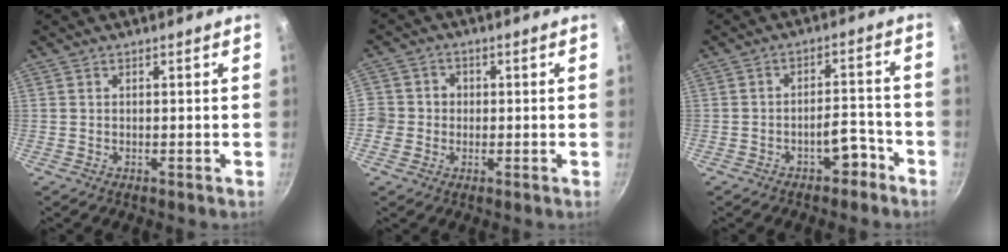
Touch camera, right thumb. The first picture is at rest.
{"total": 5.7, "force": [-0.4, 5.6, 1.1], "torque": [0.006, 0.015, -0.009]}
{"total": 5.5, "force": [-3.5, 3.0, 3.1], "torque": [-0.029, 0.045, -0.051]}